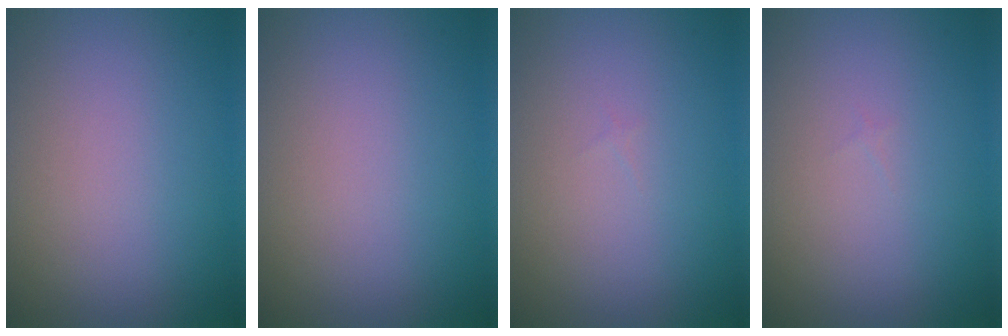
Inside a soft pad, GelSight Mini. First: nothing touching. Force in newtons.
{"total": 0.0}
{"total": 0.0}
{"total": 0.0}